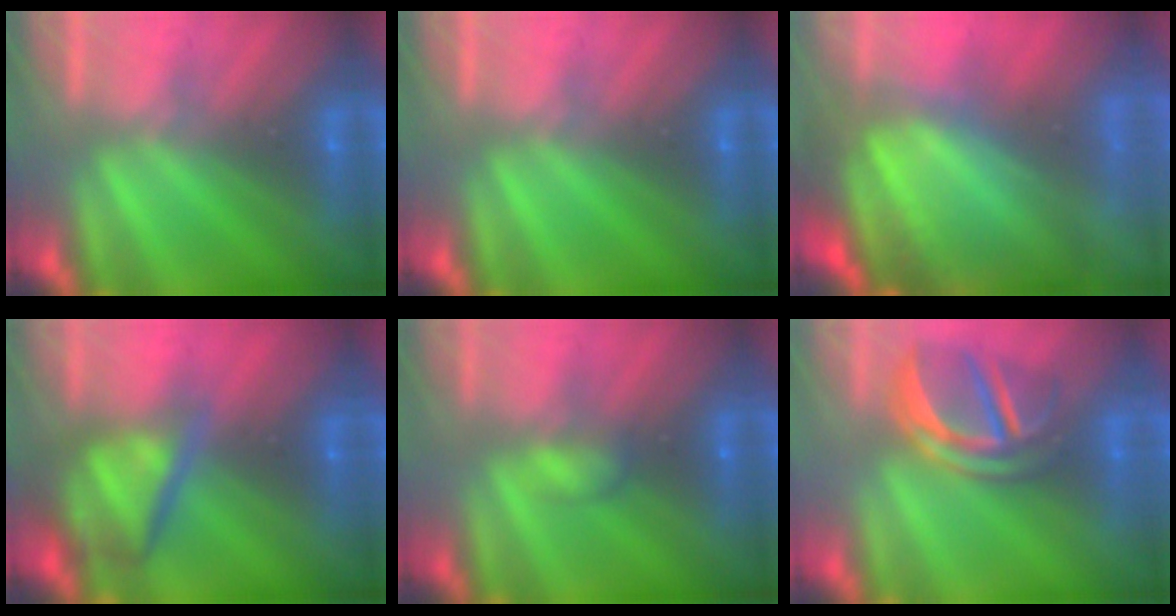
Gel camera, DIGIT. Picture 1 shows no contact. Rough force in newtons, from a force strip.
{"total": 0.0}
{"total": 7.8}
{"total": 6.5}
{"total": 2.2}
{"total": 4.5}